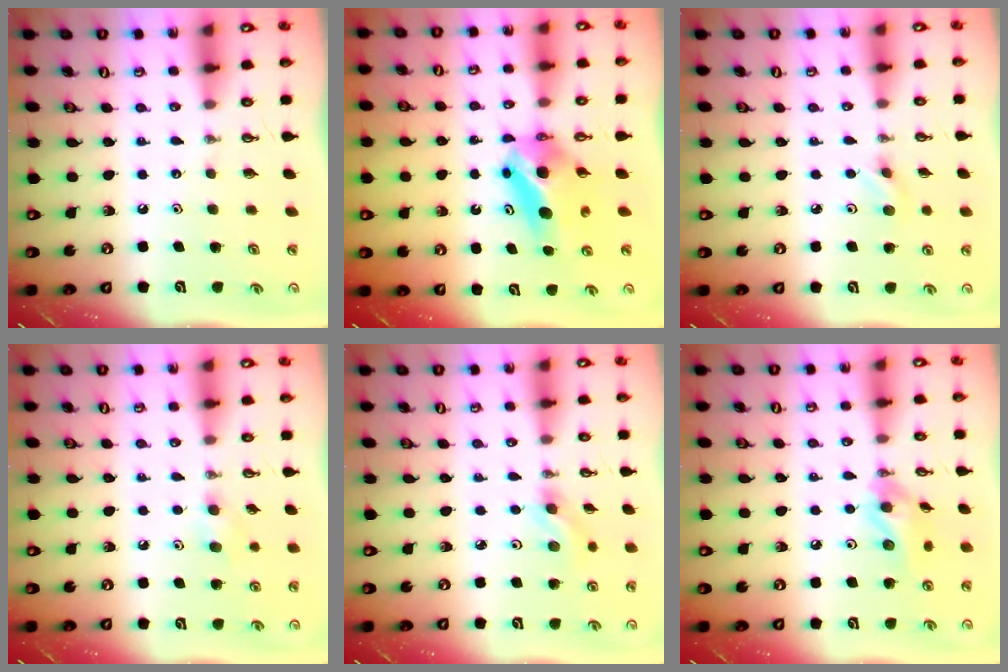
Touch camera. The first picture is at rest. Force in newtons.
{"total": 6.9, "press": 6.6, "slide": 2.1}
{"total": 4.1, "press": 4.0, "slide": 1.1}
{"total": 5.3, "press": 5.2, "slide": 1.1}
{"total": 4.8, "press": 4.6, "slide": 1.5}
{"total": 11.4, "press": 11.4, "slide": 1.4}